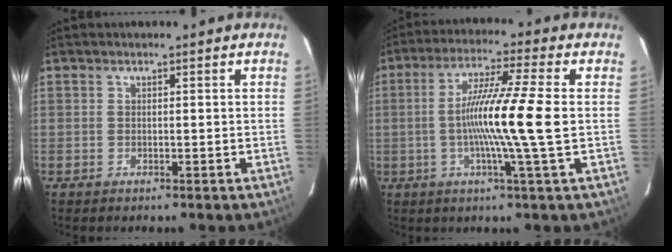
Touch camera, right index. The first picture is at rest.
{"total": 11.8, "force": [-0.8, -1.7, 11.6], "torque": [-0.214, -0.008, -0.020]}